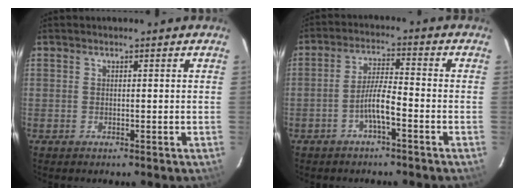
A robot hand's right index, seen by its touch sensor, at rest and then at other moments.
{"total": 5.0, "force": [-2.7, 0.5, 4.1], "torque": [-0.086, 0.008, -0.050]}